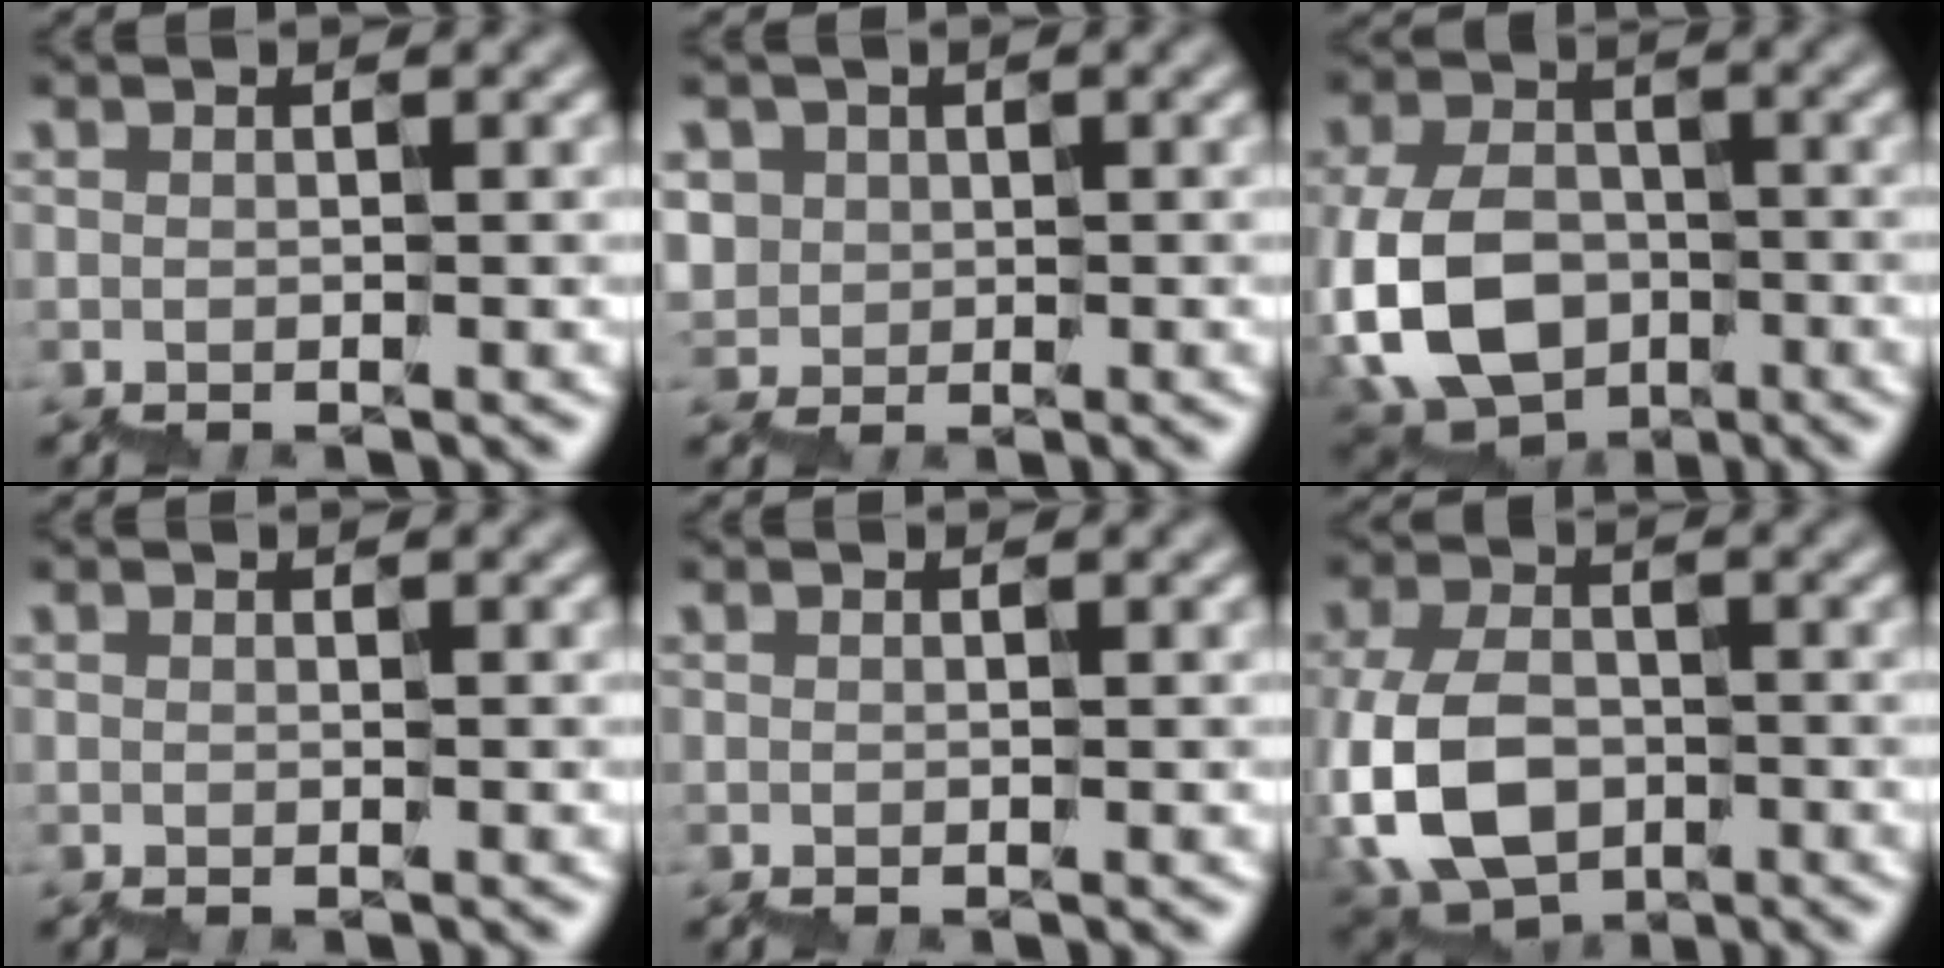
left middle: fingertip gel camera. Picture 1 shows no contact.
{"total": 2.5, "force": [0.1, 2.5, -0.4], "torque": [0.012, 0.021, 0.007]}
{"total": 6.6, "force": [-1.2, 5.4, 3.6], "torque": [-0.103, 0.005, -0.029]}
{"total": 0.0}
{"total": 0.0}
{"total": 6.0, "force": [-1.1, 4.5, 3.7], "torque": [-0.106, 0.005, -0.028]}